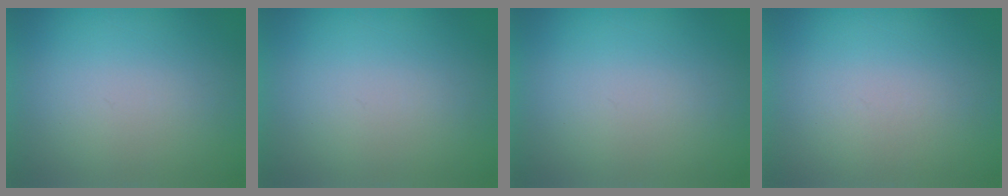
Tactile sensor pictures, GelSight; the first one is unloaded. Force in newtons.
{"total": 0.0}
{"total": 0.0}
{"total": 1.1}